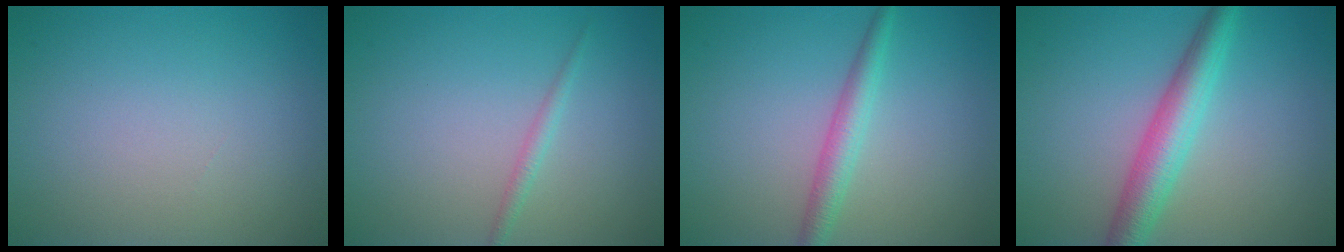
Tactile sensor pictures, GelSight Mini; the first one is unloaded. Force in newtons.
{"total": 1.1, "press": 1.1, "slide": 0.0}
{"total": 2.5, "press": 2.5, "slide": 0.0}
{"total": 4.6, "press": 4.6, "slide": 0.0}